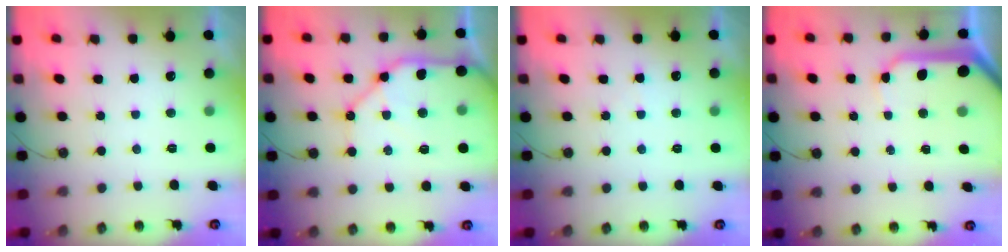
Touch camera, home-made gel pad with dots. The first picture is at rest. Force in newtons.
{"total": 17.9, "press": 17.8, "slide": 2.5}
{"total": 3.8, "press": 3.7, "slide": 0.6}
{"total": 9.8, "press": 9.7, "slide": 1.0}